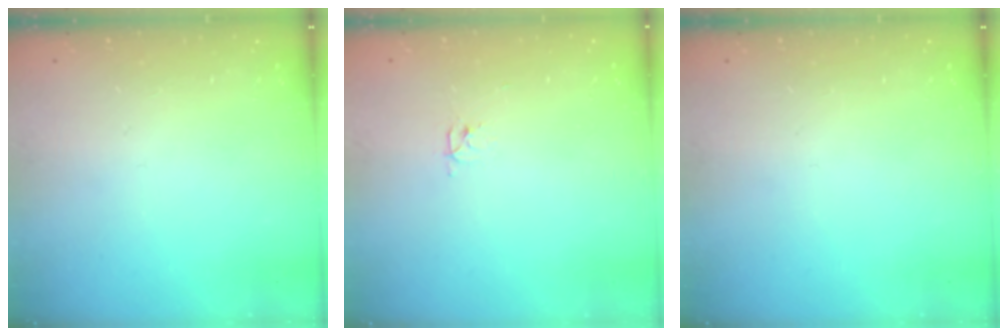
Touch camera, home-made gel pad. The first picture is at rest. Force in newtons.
{"total": 2.4, "press": 2.4, "slide": 0.3}
{"total": 0.0}